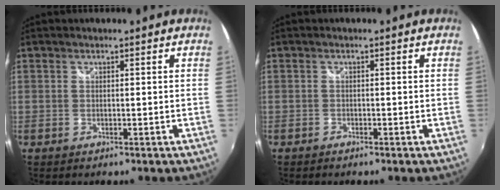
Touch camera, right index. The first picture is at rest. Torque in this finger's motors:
{"motor_torque": [0.15, -0.17, 0.04, 0.00]}